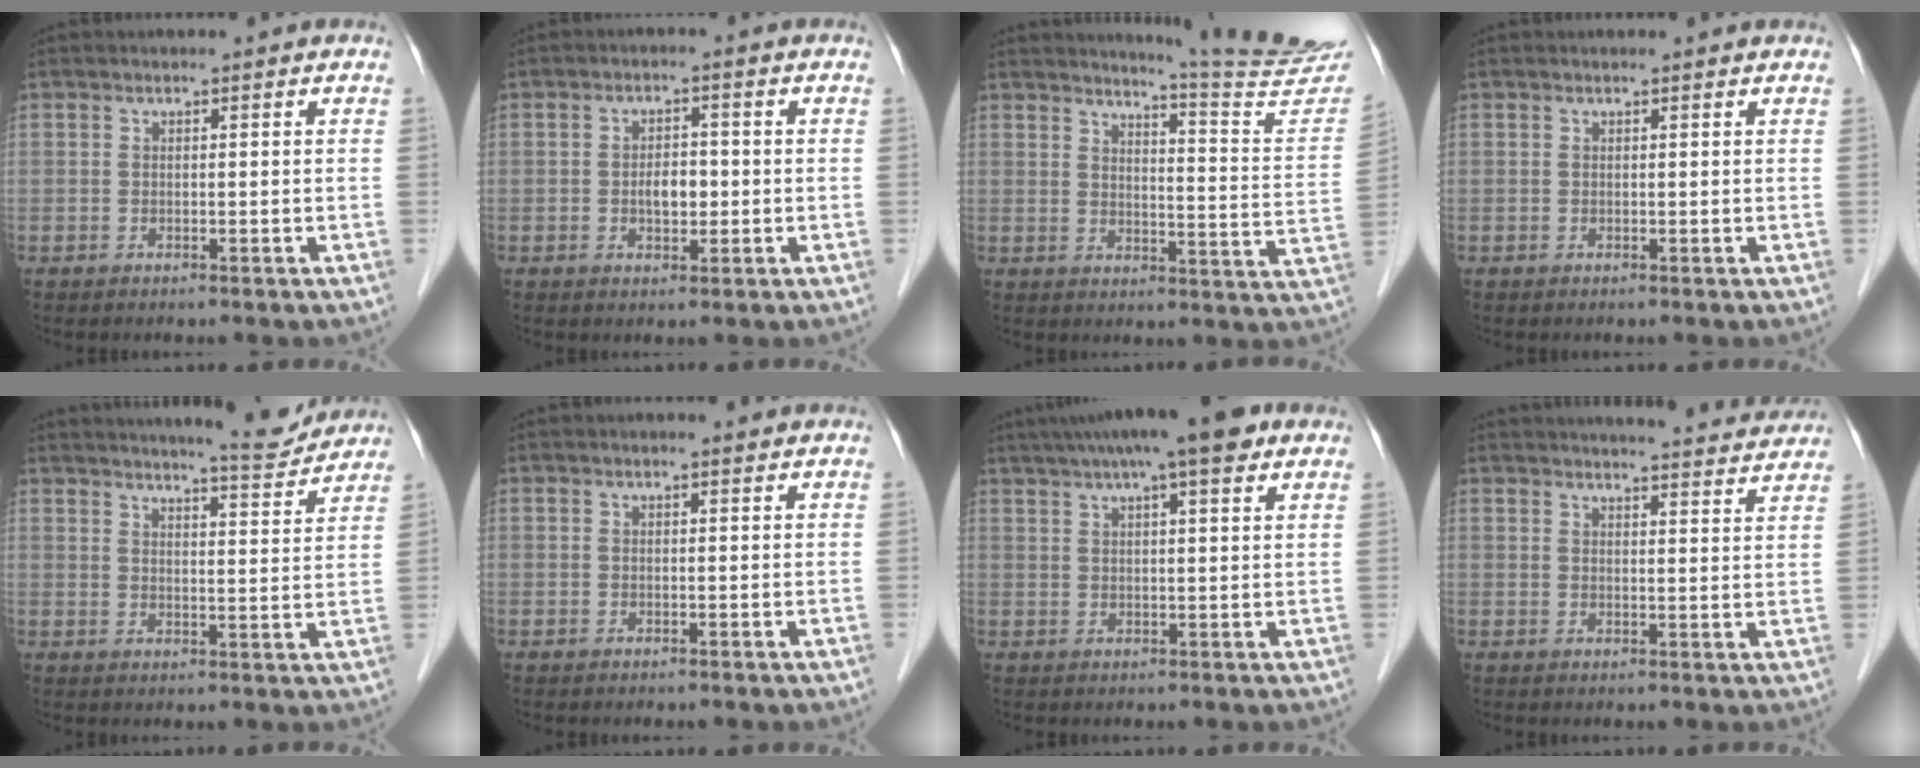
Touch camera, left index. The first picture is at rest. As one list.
[{"total": 3.4, "force": [-0.5, 1.8, 2.8], "torque": [-0.047, 0.003, -0.007]}, {"total": 15.7, "force": [15.1, -1.7, 4.0], "torque": [-0.056, -0.113, 0.171]}, {"total": 0.7, "force": [0.7, 0.0, 0.1], "torque": [-0.007, 0.001, 0.006]}, {"total": 10.3, "force": [9.8, 0.5, 3.1], "torque": [-0.044, -0.006, 0.124]}, {"total": 1.2, "force": [1.0, 0.0, 0.6], "torque": [-0.012, 0.008, 0.015]}, {"total": 13.0, "force": [9.3, 1.7, 8.8], "torque": [-0.142, 0.037, 0.136]}, {"total": 17.5, "force": [16.9, 1.4, 4.6], "torque": [-0.056, -0.012, 0.200]}]